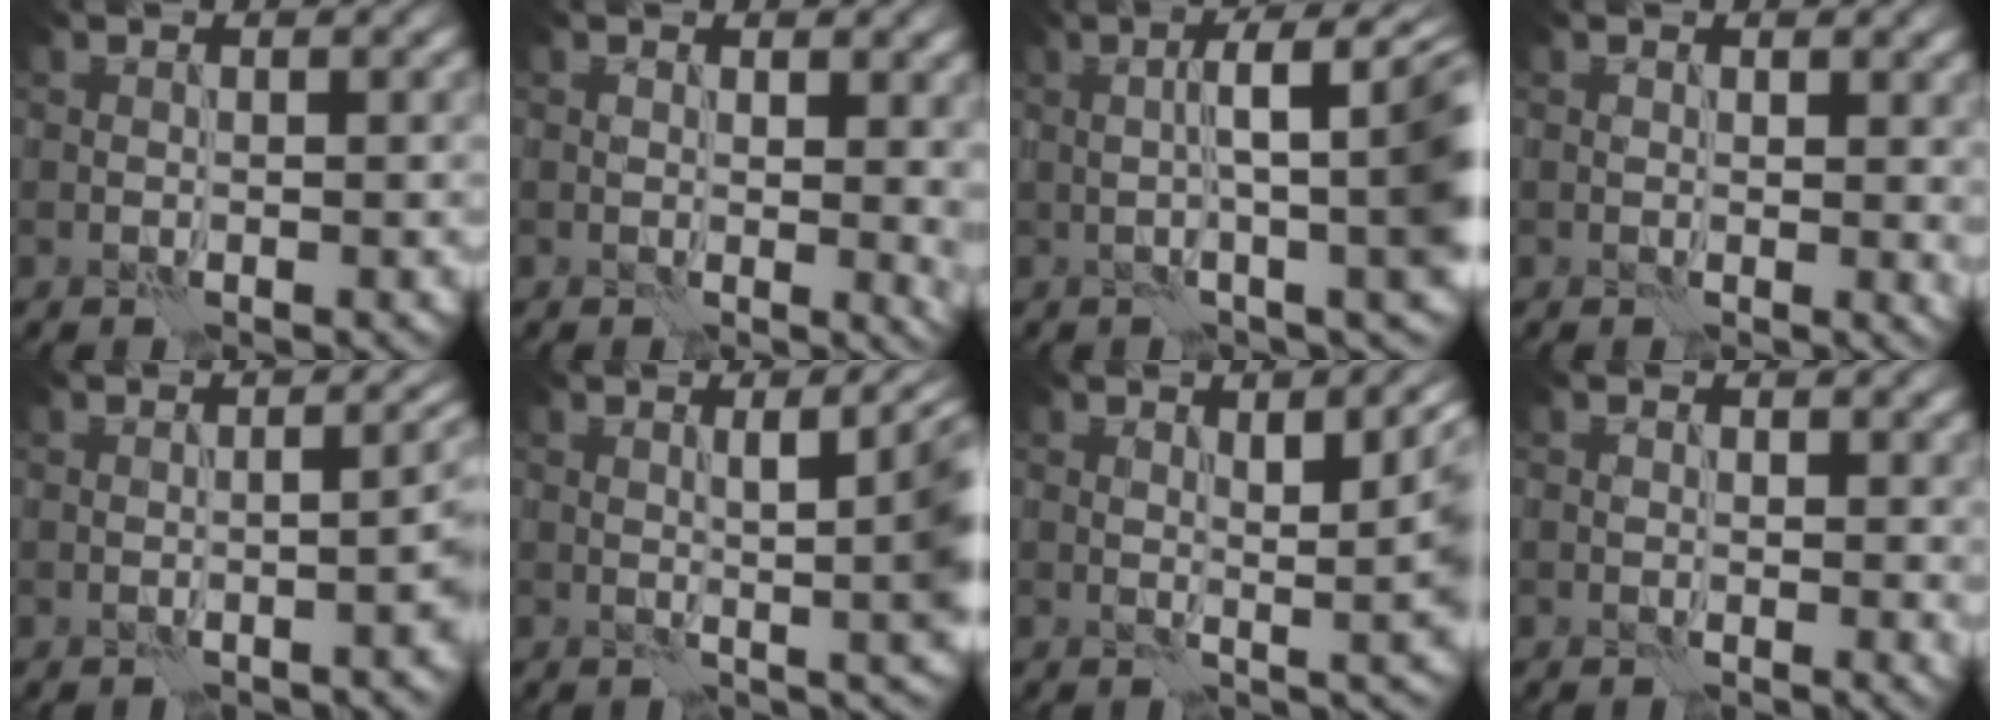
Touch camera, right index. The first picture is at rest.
{"total": 3.5, "force": [0.4, 1.7, 3.0], "torque": [-0.034, -0.004, 0.011]}
{"total": 9.9, "force": [1.8, 2.7, 9.4], "torque": [-0.120, 0.017, 0.026]}
{"total": 1.8, "force": [0.4, 1.0, 1.5], "torque": [-0.018, -0.004, 0.008]}
{"total": 5.4, "force": [-0.5, 2.3, 4.8], "torque": [-0.026, 0.014, -0.007]}
{"total": 8.7, "force": [1.9, 3.1, 7.9], "torque": [-0.071, 0.020, 0.024]}
{"total": 7.9, "force": [2.1, 2.8, 7.1], "torque": [-0.076, 0.010, 0.035]}
{"total": 1.4, "force": [0.4, 0.8, 1.1], "torque": [-0.013, -0.003, 0.007]}